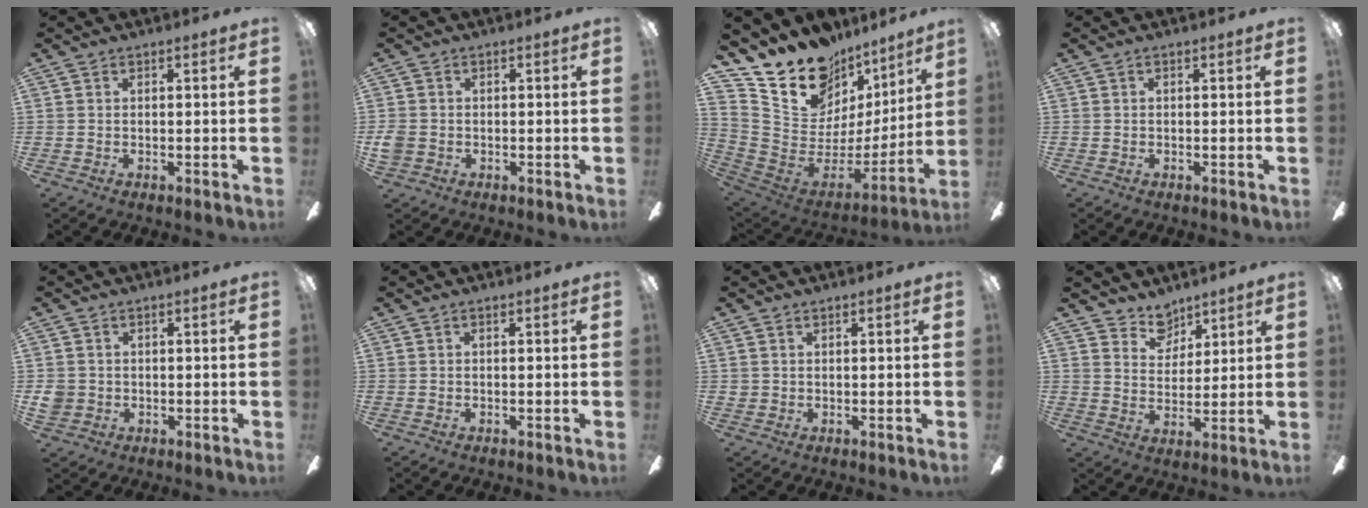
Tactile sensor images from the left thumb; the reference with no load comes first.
{"total": 2.9, "force": [-0.5, 2.5, 1.3], "torque": [-0.027, 0.005, -0.008]}
{"total": 17.4, "force": [13.6, 9.8, 4.3], "torque": [-0.095, -0.115, 0.261]}
{"total": 0.0}
{"total": 3.3, "force": [0.0, 3.1, 0.9], "torque": [-0.012, 0.004, 0.001]}
{"total": 0.0}
{"total": 1.2, "force": [0.7, 1.0, 0.1], "torque": [-0.002, 0.003, 0.014]}
{"total": 7.1, "force": [5.7, 4.1, 0.6], "torque": [-0.015, -0.038, 0.109]}